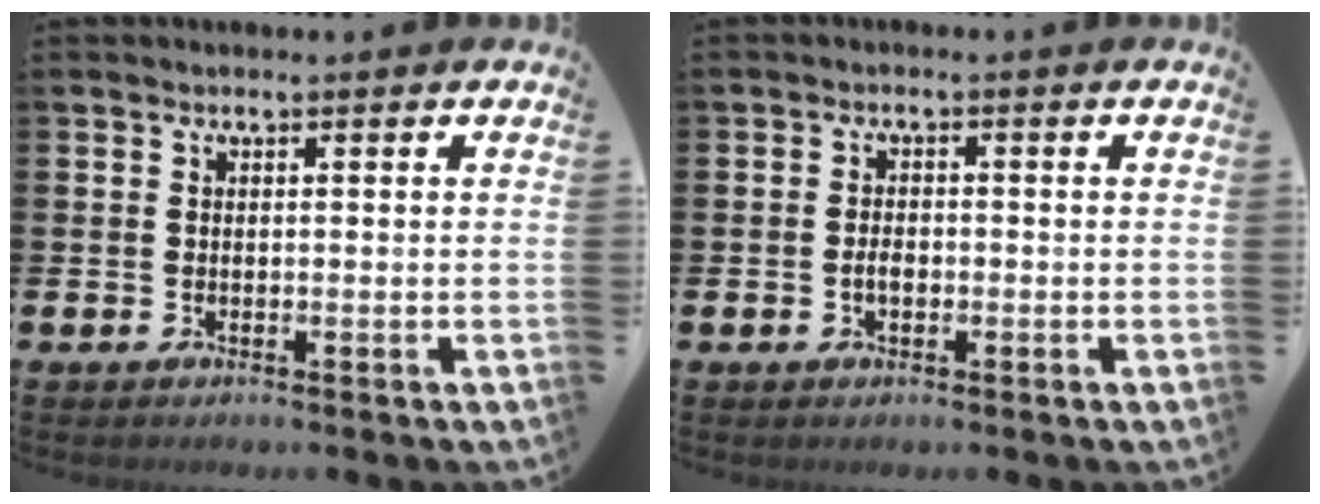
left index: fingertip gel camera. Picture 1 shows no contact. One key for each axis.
{"total": 1.8, "fx": -0.4, "fy": 1.1, "fz": 1.4, "tx": -0.016, "ty": -0.001, "tz": -0.012}